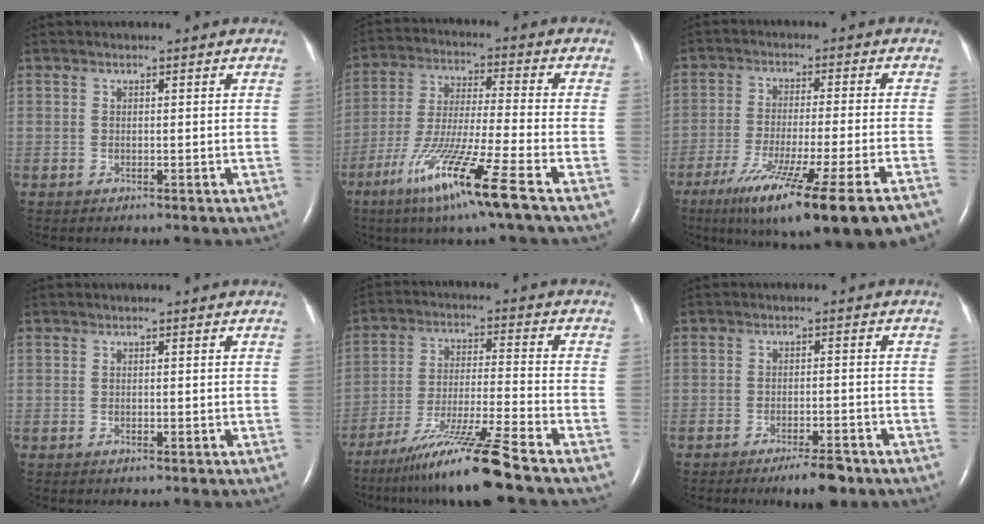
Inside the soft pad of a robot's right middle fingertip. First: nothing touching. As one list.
[{"total": 14.2, "force": [-8.0, -1.1, 11.7], "torque": [-0.240, -0.043, -0.151]}, {"total": 19.0, "force": [-12.7, -0.3, 14.1], "torque": [-0.188, -0.059, -0.198]}, {"total": 0.0}, {"total": 13.0, "force": [-10.2, -2.4, 7.8], "torque": [-0.140, -0.031, -0.180]}, {"total": 5.0, "force": [-3.7, 1.1, 3.2], "torque": [-0.050, -0.003, -0.055]}]